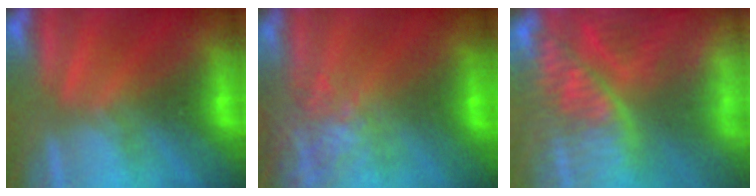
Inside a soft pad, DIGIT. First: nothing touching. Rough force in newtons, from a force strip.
{"total": 7.8}
{"total": 9.1}